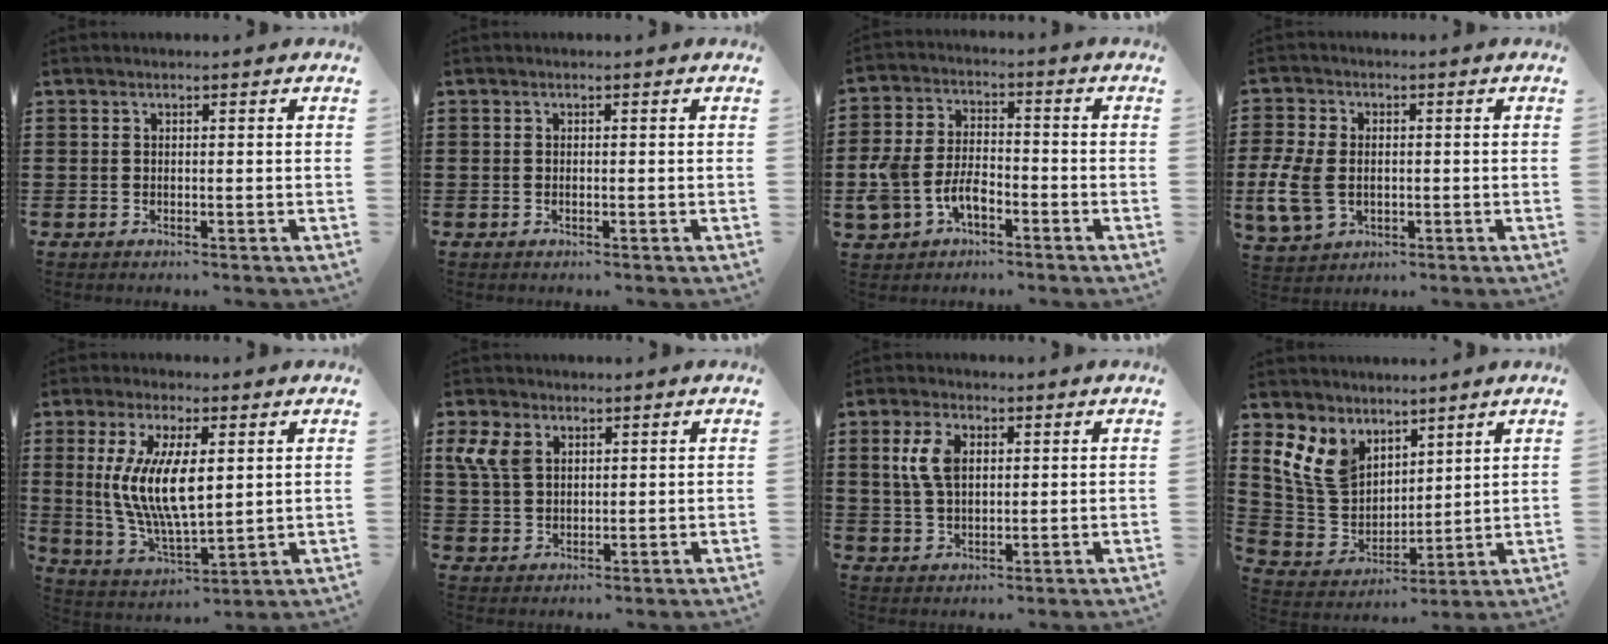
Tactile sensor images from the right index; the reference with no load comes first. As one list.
[{"total": 0.0}, {"total": 6.5, "force": [-3.0, 3.9, 4.3], "torque": [-0.118, -0.001, -0.065]}, {"total": 7.3, "force": [-1.1, 5.1, 5.1], "torque": [-0.133, 0.000, -0.024]}, {"total": 10.8, "force": [1.8, 4.0, 9.9], "torque": [-0.215, -0.007, 0.030]}, {"total": 5.4, "force": [2.4, 3.8, 3.0], "torque": [-0.089, 0.008, 0.041]}, {"total": 5.7, "force": [1.5, 3.3, 4.4], "torque": [-0.105, 0.009, 0.022]}, {"total": 8.9, "force": [4.9, 6.8, 3.1], "torque": [-0.121, -0.020, 0.095]}]